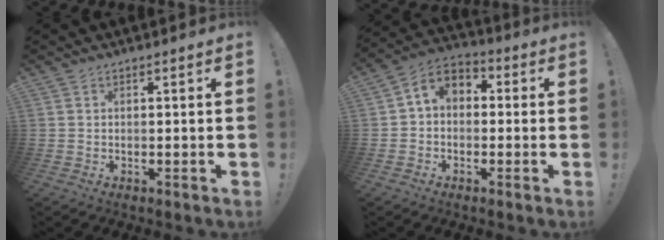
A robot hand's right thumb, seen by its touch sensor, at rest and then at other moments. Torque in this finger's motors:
{"motor_torque": [1.16, 1.00, 0.77, -0.18, 0.03]}